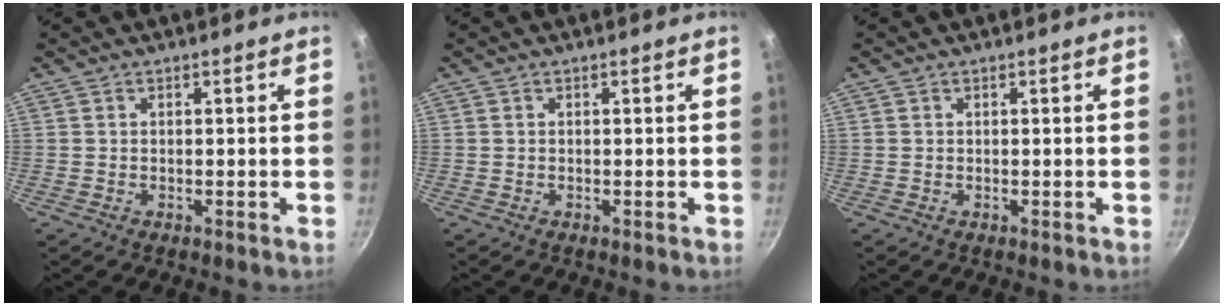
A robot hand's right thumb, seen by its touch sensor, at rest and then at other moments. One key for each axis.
{"total": 0.0}
{"total": 0.0}